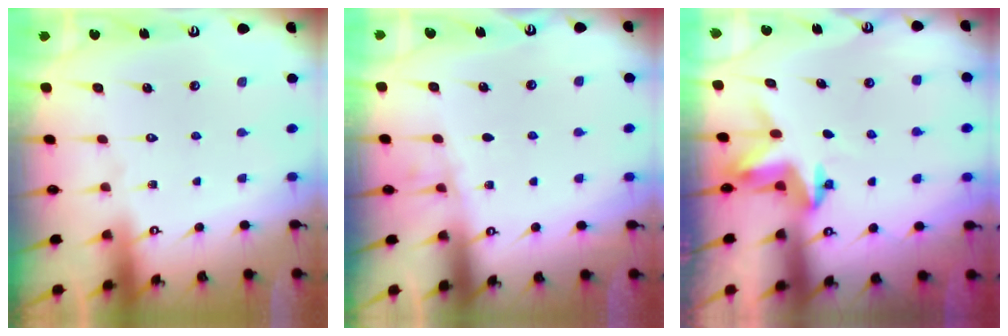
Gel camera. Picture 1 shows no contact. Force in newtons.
{"total": 1.8, "press": 1.7, "slide": 0.3}
{"total": 3.4, "press": 3.4, "slide": 0.2}